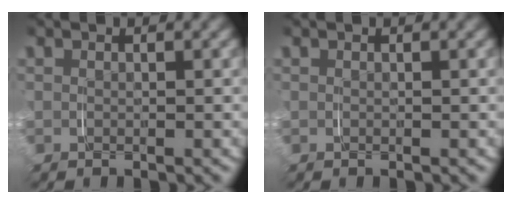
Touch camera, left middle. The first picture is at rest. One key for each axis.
{"total": 0.0}